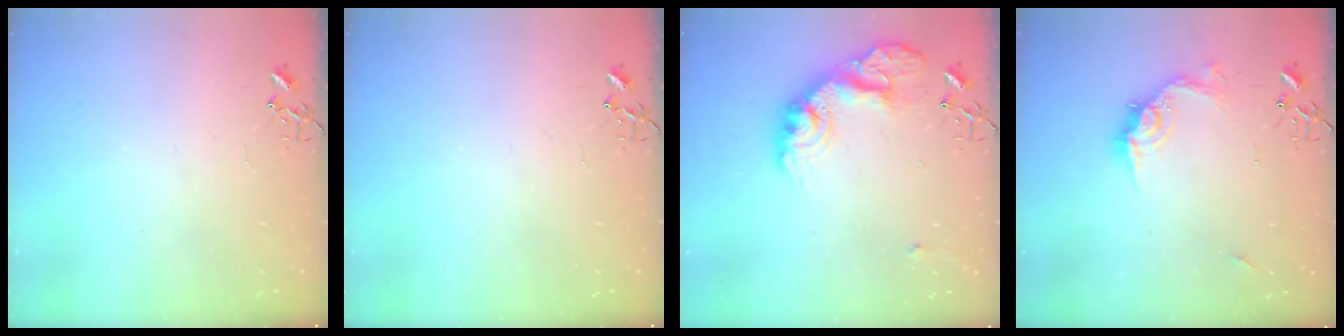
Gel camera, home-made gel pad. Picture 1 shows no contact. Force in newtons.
{"total": 0.0}
{"total": 19.4, "press": 19.4, "slide": 1.4}
{"total": 13.4, "press": 13.4, "slide": 1.1}